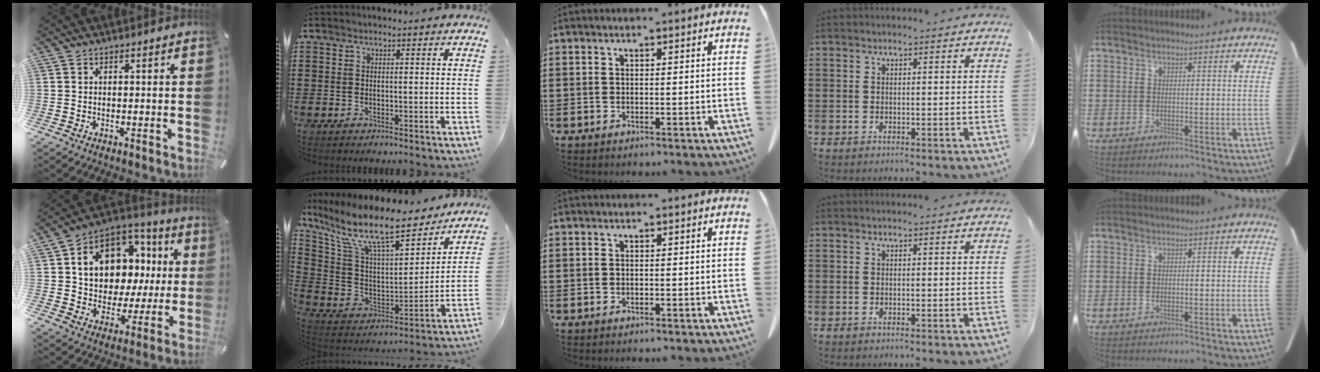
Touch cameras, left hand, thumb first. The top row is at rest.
{"thumb": {"total": 14.6, "force": [4.5, 11.2, 8.3], "torque": [-0.136, -0.029, 0.087]}, "index": {"total": 14.3, "force": [11.2, 2.9, 8.4], "torque": [-0.196, -0.069, 0.192]}}